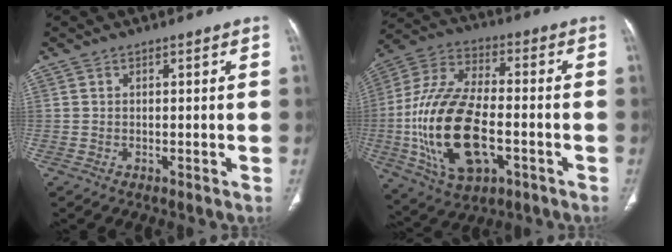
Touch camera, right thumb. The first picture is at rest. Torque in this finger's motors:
{"motor_torque": [3.92, 1.08, 2.51, -0.26, 0.77]}